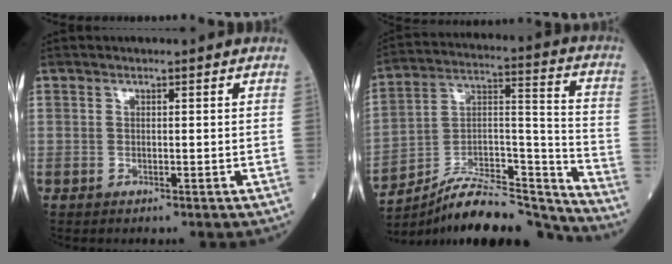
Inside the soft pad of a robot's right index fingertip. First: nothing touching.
{"total": 20.0, "force": [-18.5, 2.6, 7.2], "torque": [-0.112, 0.039, -0.305]}